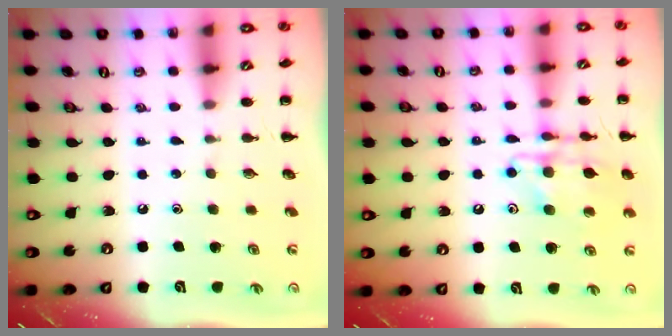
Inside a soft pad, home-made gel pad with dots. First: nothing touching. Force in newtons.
{"total": 13.4, "press": 13.2, "slide": 2.4}